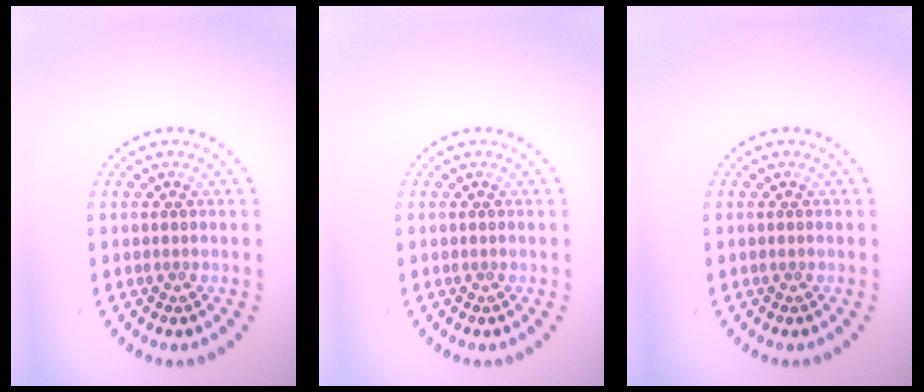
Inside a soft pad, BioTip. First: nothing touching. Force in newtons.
{"total": 0.0}
{"total": 0.0}